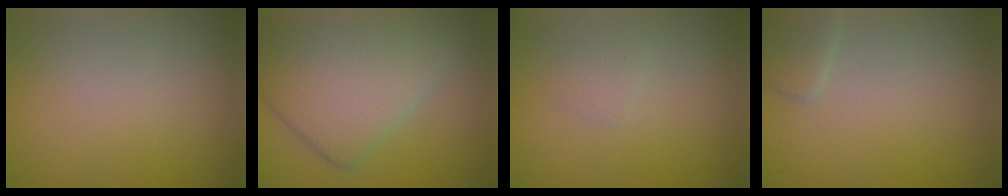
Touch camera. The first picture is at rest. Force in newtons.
{"total": 7.5, "press": 7.5, "slide": 0.3}
{"total": 0.8, "press": 0.8, "slide": 0.0}
{"total": 1.4, "press": 1.4, "slide": 0.1}